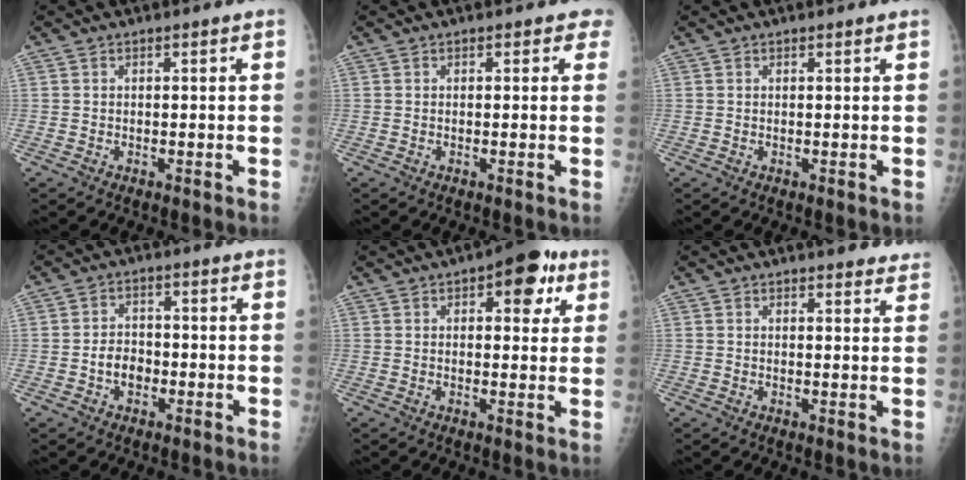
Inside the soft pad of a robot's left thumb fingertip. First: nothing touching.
{"total": 1.3, "force": [0.8, 0.8, 0.7], "torque": [0.017, 0.003, 0.001]}
{"total": 0.8, "force": [0.6, 0.2, 0.4], "torque": [-0.005, 0.001, 0.008]}
{"total": 4.0, "force": [-1.3, 3.0, 2.3], "torque": [-0.022, 0.015, -0.024]}
{"total": 9.3, "force": [4.3, 4.4, 7.0], "torque": [-0.050, -0.005, 0.048]}
{"total": 6.2, "force": [5.4, 1.6, 2.5], "torque": [-0.005, -0.019, 0.055]}